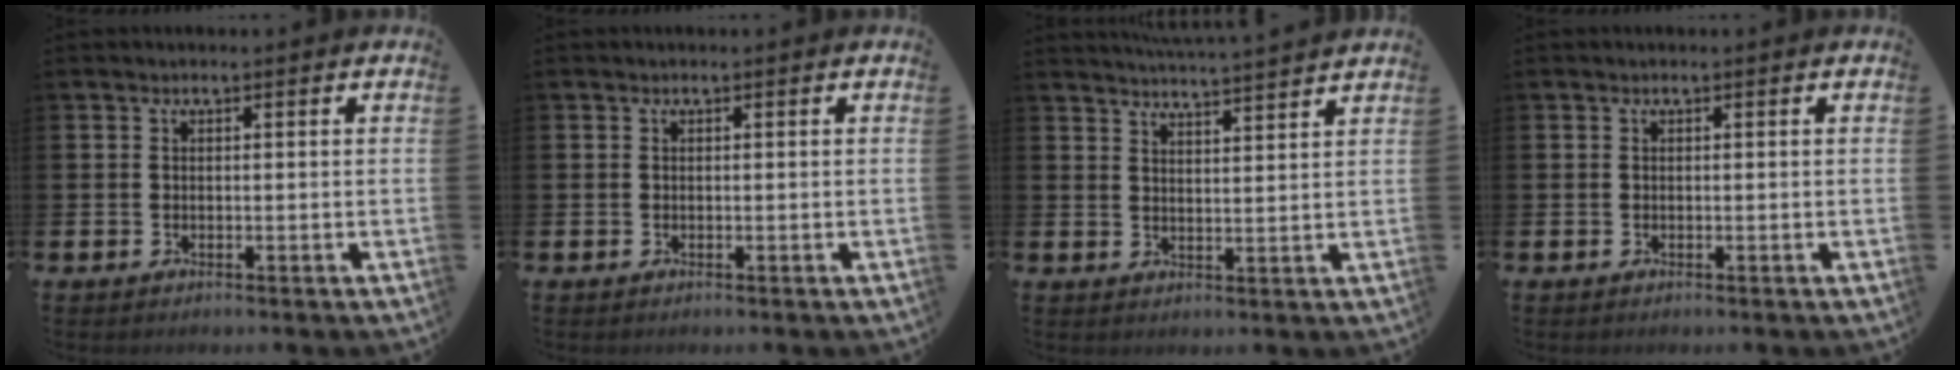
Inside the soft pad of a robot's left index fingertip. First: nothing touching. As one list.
[{"total": 0.0}, {"total": 4.4, "force": [4.4, -0.8, 0.2], "torque": [-0.020, -0.028, 0.078]}, {"total": 0.0}]